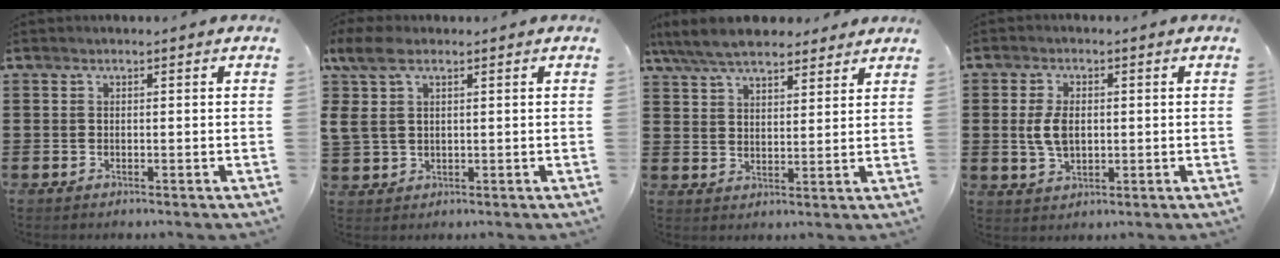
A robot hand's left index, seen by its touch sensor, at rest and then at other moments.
{"total": 6.3, "force": [2.6, 3.8, 4.3], "torque": [-0.114, 0.009, 0.042]}
{"total": 7.6, "force": [6.6, 2.1, 3.1], "torque": [-0.081, -0.010, 0.123]}
{"total": 5.0, "force": [0.3, 2.9, 4.0], "torque": [-0.098, 0.005, 0.000]}